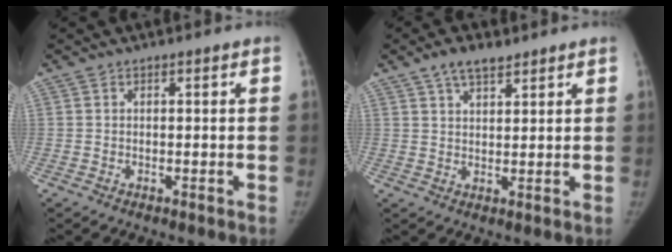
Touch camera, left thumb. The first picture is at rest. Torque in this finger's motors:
{"motor_torque": [-0.01, -0.02, 0.55, -0.43, 0.00]}